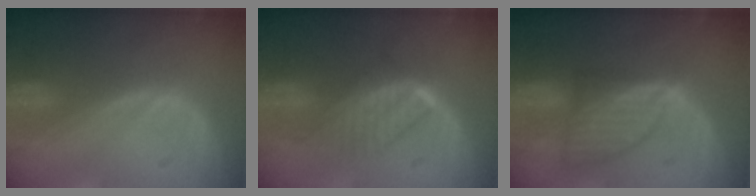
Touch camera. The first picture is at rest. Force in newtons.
{"total": 6.7, "press": 6.1, "slide": 2.9}
{"total": 7.6, "press": 6.7, "slide": 3.5}